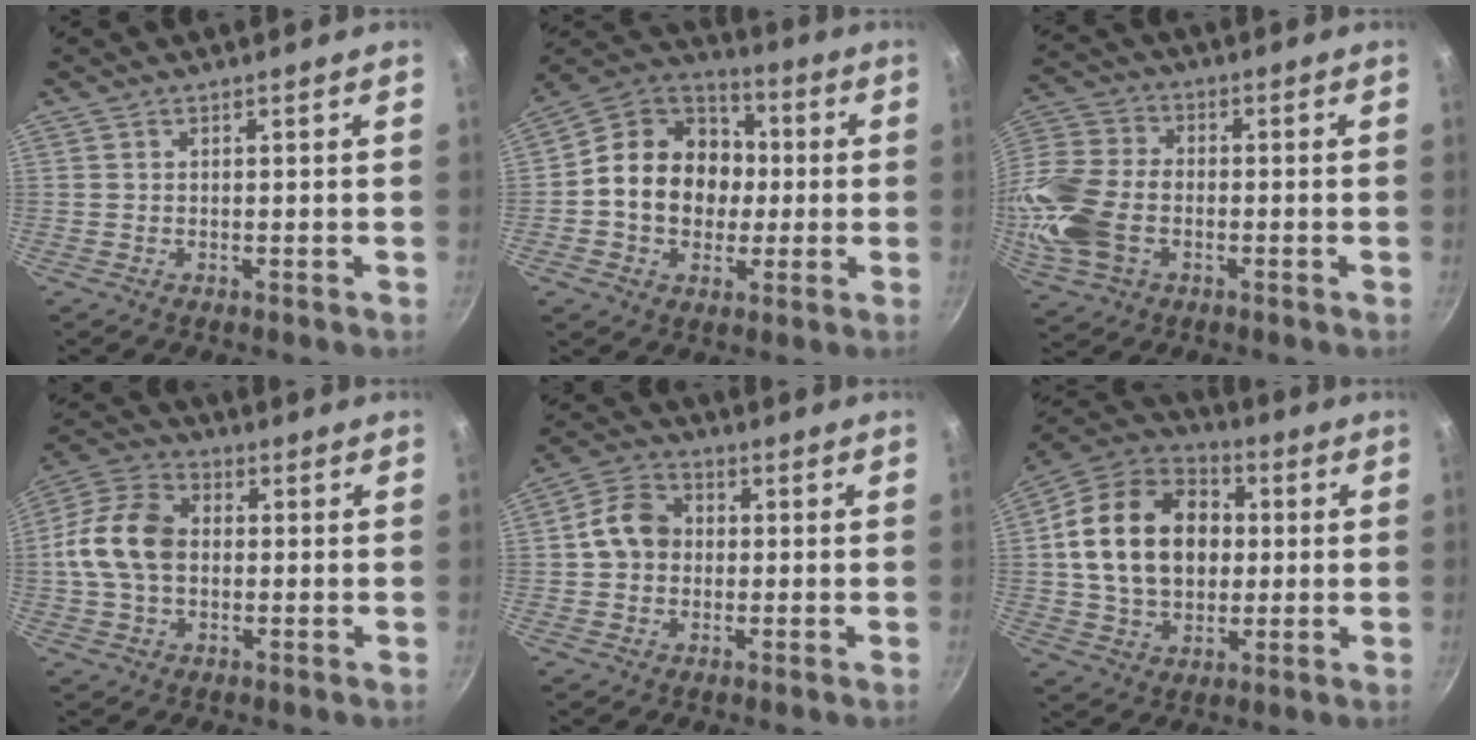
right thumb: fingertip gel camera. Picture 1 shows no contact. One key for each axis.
{"total": 17.5, "fx": -0.2, "fy": 14.3, "fz": 10.0, "tx": -0.132, "ty": 0.031, "tz": -0.017}
{"total": 16.7, "fx": -3.6, "fy": 11.6, "fz": 11.4, "tx": -0.245, "ty": 0.025, "tz": -0.076}
{"total": 12.9, "fx": 0.0, "fy": 9.2, "fz": 9.0, "tx": -0.152, "ty": 0.026, "tz": -0.015}
{"total": 8.3, "fx": 0.2, "fy": 6.8, "fz": 4.6, "tx": -0.056, "ty": 0.019, "tz": -0.013}
{"total": 21.1, "fx": 2.1, "fy": 15.6, "fz": 14.0, "tx": -0.219, "ty": 0.025, "tz": 0.030}